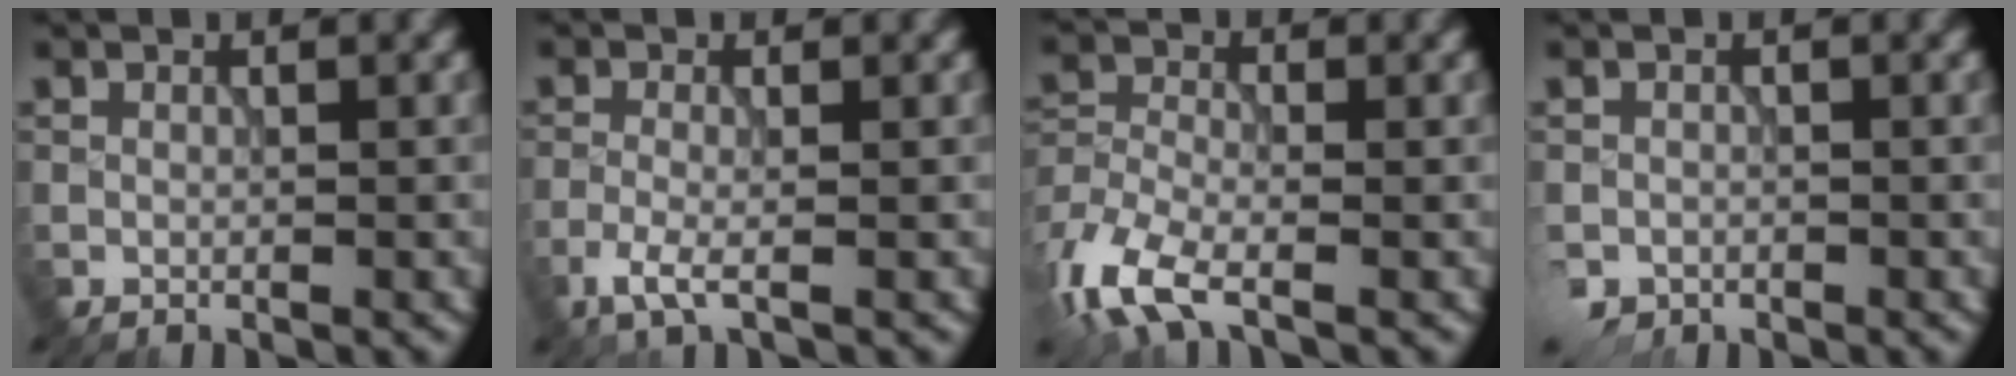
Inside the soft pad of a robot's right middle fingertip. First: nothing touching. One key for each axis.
{"total": 2.5, "fx": -1.4, "fy": 0.7, "fz": 1.9, "tx": -0.047, "ty": -0.003, "tz": -0.034}
{"total": 6.7, "fx": -4.2, "fy": 3.0, "fz": 4.3, "tx": -0.104, "ty": -0.013, "tz": -0.094}
{"total": 2.1, "fx": -1.2, "fy": 1.6, "fz": 0.6, "tx": -0.014, "ty": -0.011, "tz": -0.026}